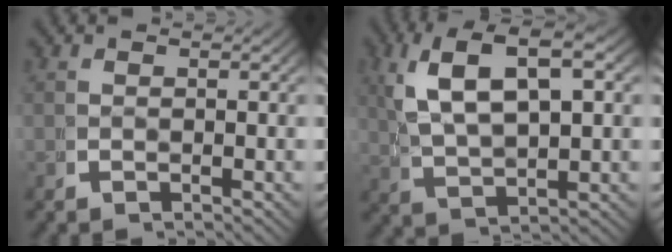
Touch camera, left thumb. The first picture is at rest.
{"total": 8.1, "force": [3.4, 3.8, 6.3], "torque": [-0.128, 0.005, 0.072]}